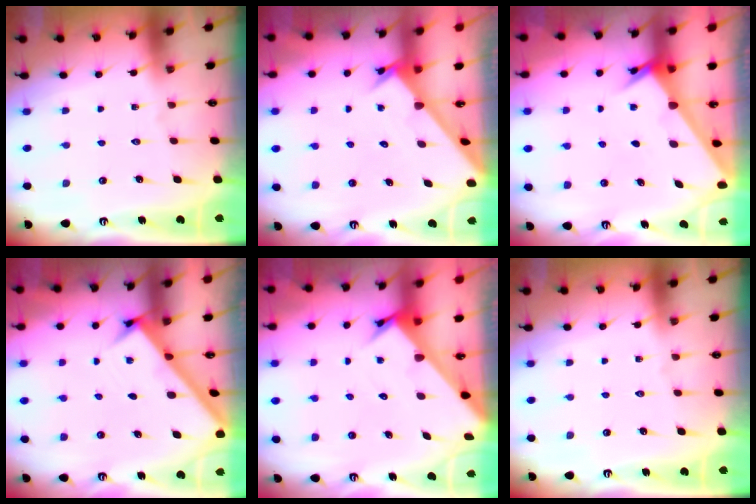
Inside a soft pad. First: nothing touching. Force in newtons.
{"total": 2.4, "press": 2.4, "slide": 0.2}
{"total": 2.5, "press": 2.5, "slide": 0.2}
{"total": 2.9, "press": 2.9, "slide": 0.4}
{"total": 2.8, "press": 2.8, "slide": 0.2}
{"total": 0.0}